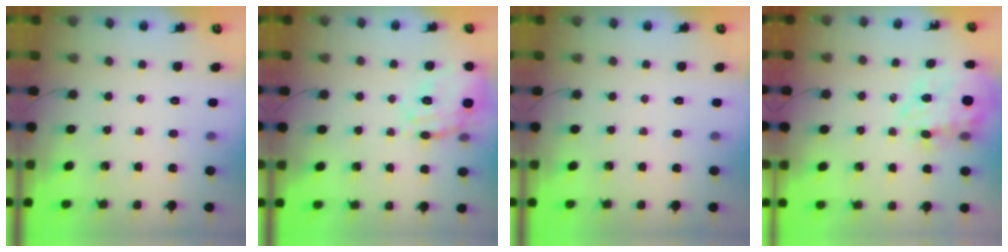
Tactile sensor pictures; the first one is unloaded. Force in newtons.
{"total": 19.5, "press": 19.5, "slide": 0.5}
{"total": 0.0}
{"total": 13.3, "press": 12.9, "slide": 3.2}